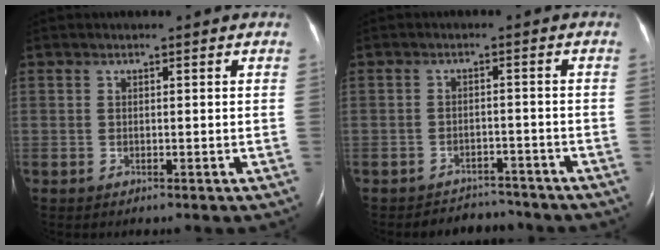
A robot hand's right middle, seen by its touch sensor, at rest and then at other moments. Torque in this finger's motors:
{"motor_torque": [0.02, -0.04, 0.00, 0.00]}